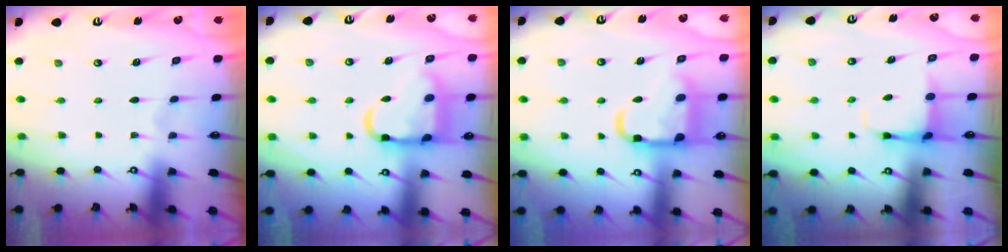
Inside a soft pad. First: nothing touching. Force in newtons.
{"total": 13.6, "press": 13.5, "slide": 1.5}
{"total": 15.2, "press": 15.1, "slide": 1.4}
{"total": 3.9, "press": 3.8, "slide": 1.1}